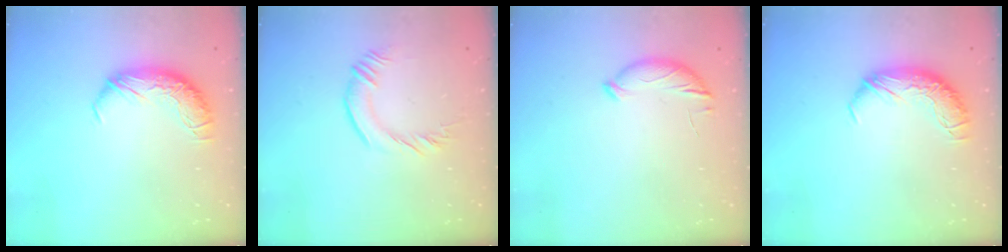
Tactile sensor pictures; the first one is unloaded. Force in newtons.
{"total": 0.9, "press": 0.3, "slide": 0.8}
{"total": 6.3, "press": 6.3, "slide": 0.2}
{"total": 0.0}